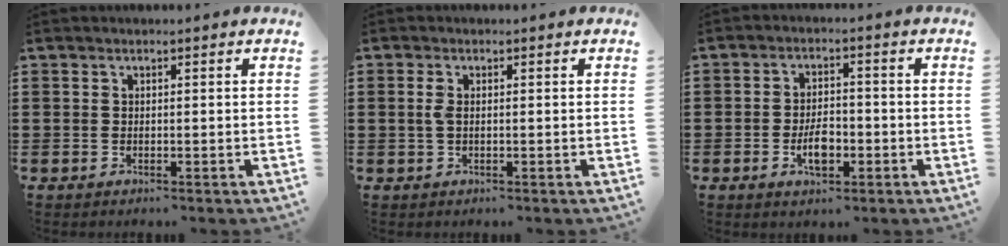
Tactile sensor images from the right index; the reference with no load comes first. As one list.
[{"total": 1.8, "force": [0.1, 0.6, 1.7], "torque": [-0.041, 0.000, -0.002]}, {"total": 4.7, "force": [-1.5, 2.2, 3.8], "torque": [-0.073, 0.000, -0.031]}]